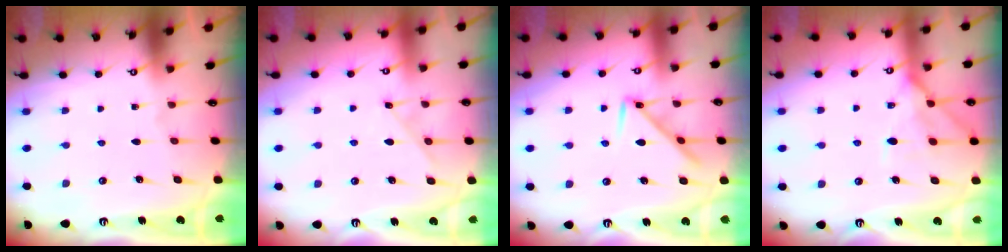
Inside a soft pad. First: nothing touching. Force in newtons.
{"total": 5.0, "press": 4.9, "slide": 0.7}
{"total": 8.0, "press": 7.9, "slide": 1.1}
{"total": 13.2, "press": 13.1, "slide": 1.2}